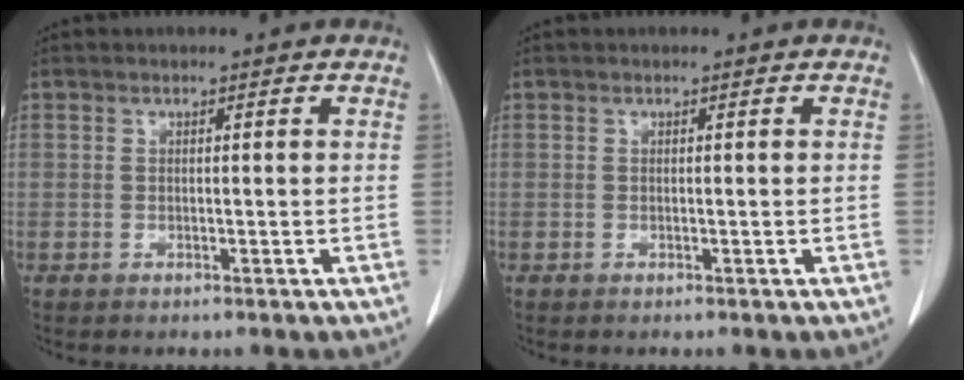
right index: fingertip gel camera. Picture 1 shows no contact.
{"total": 0.0}